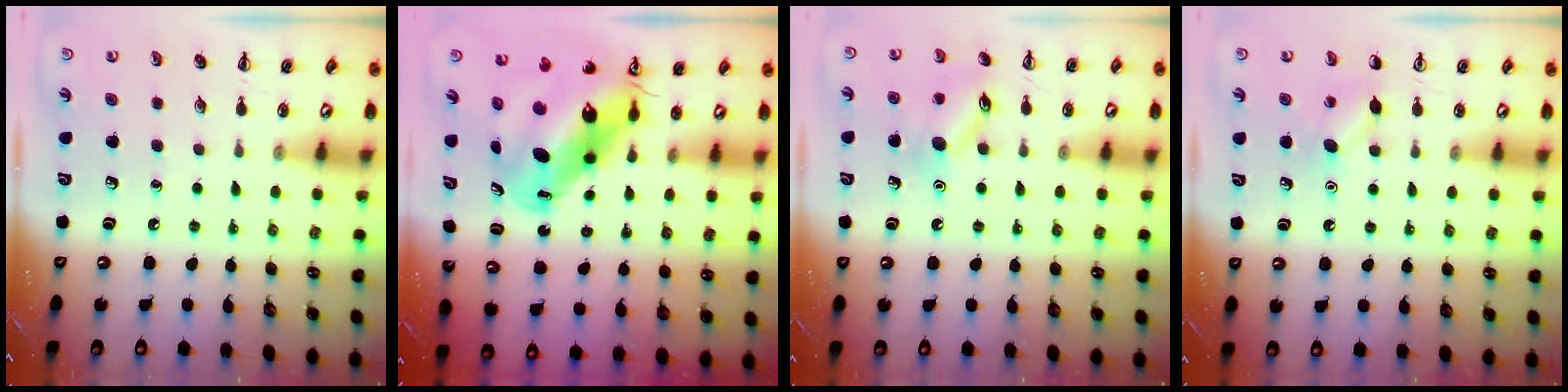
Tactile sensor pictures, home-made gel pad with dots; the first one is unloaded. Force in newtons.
{"total": 13.6, "press": 13.1, "slide": 3.7}
{"total": 11.1, "press": 11.0, "slide": 0.7}
{"total": 7.2, "press": 6.9, "slide": 2.0}